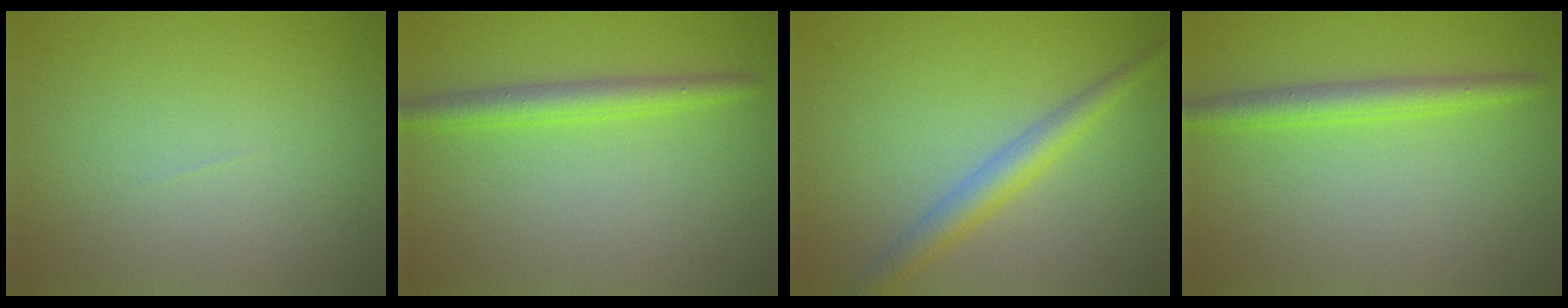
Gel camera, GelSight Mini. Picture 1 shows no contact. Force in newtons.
{"total": 2.7, "press": 2.7, "slide": 0.1}
{"total": 3.0, "press": 3.0, "slide": 0.0}
{"total": 2.7, "press": 2.7, "slide": 0.1}